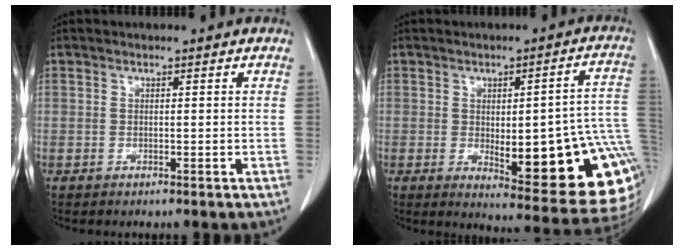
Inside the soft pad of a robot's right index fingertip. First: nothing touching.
{"total": 21.5, "force": [-3.6, 5.2, 20.5], "torque": [-0.166, 0.011, -0.026]}